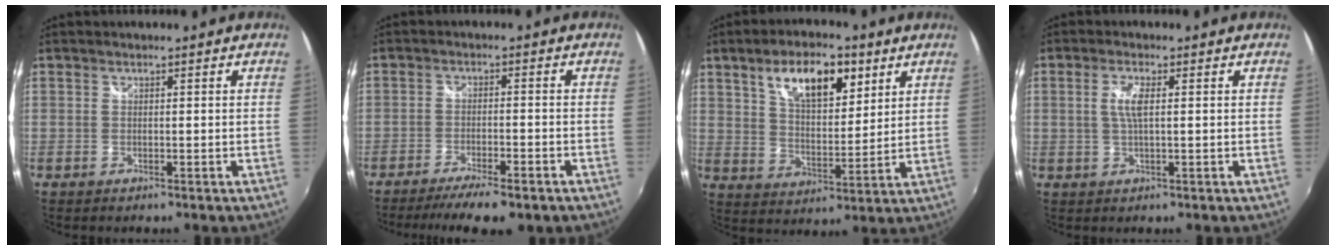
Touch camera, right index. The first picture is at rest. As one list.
[{"total": 10.8, "force": [-8.3, 2.5, 6.4], "torque": [-0.137, -0.027, -0.128]}, {"total": 12.9, "force": [6.8, 5.6, 9.4], "torque": [-0.153, 0.012, 0.118]}, {"total": 3.4, "force": [0.6, 0.6, 3.3], "torque": [-0.066, 0.004, 0.013]}]